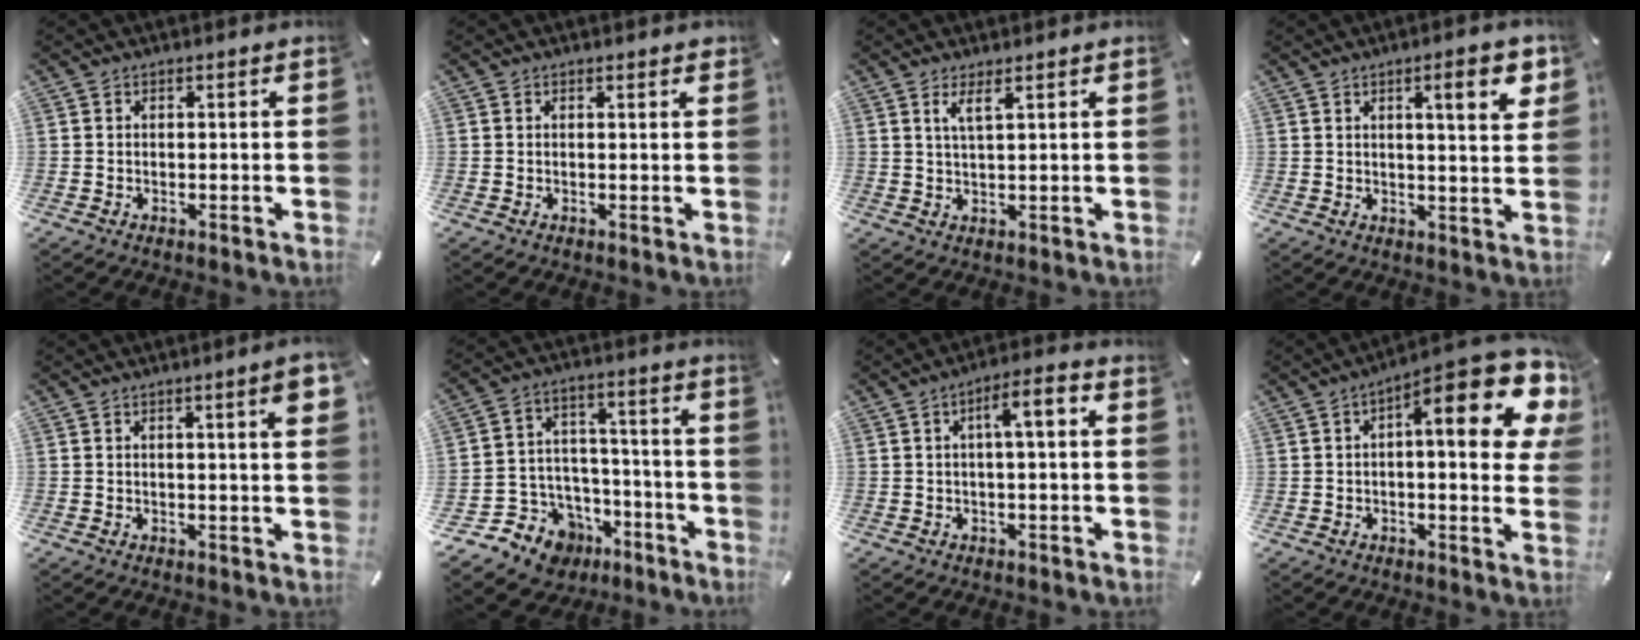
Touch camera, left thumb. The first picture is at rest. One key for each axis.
{"total": 0.6, "fx": 0.4, "fy": 0.1, "fz": 0.4, "tx": -0.002, "ty": -0.003, "tz": 0.005}
{"total": 3.4, "fx": 1.9, "fy": 0.5, "fz": 2.8, "tx": -0.060, "ty": 0.000, "tz": 0.033}
{"total": 9.3, "fx": 4.0, "fy": 1.8, "fz": 8.2, "tx": -0.122, "ty": -0.009, "tz": 0.056}
{"total": 5.6, "fx": 1.8, "fy": 0.6, "fz": 5.2, "tx": -0.082, "ty": -0.003, "tz": 0.025}
{"total": 11.4, "fx": -6.2, "fy": 9.1, "fz": 2.8, "tx": -0.043, "ty": 0.039, "tz": -0.101}
{"total": 6.5, "fx": 1.0, "fy": 1.3, "fz": 6.3, "tx": -0.106, "ty": 0.004, "tz": 0.009}
{"total": 19.2, "fx": 7.3, "fy": 6.3, "fz": 16.6, "tx": -0.215, "ty": -0.056, "tz": 0.106}